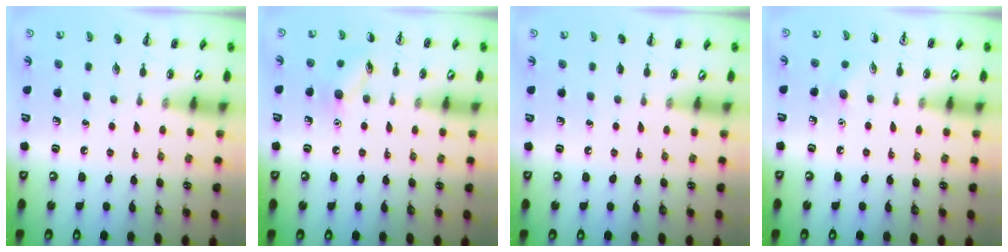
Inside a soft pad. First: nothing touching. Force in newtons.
{"total": 7.4, "press": 7.3, "slide": 0.9}
{"total": 0.0}
{"total": 4.0, "press": 3.8, "slide": 1.4}